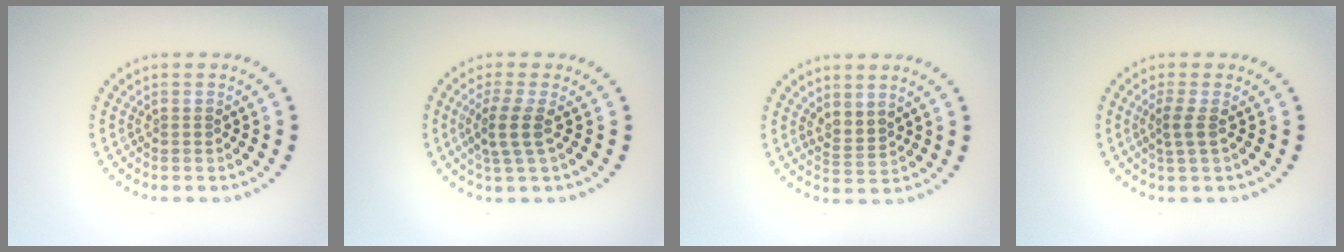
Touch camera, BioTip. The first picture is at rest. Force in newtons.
{"total": 2.7, "press": 2.1, "slide": 1.6}
{"total": 1.8, "press": 1.3, "slide": 1.2}
{"total": 1.6, "press": 1.2, "slide": 1.0}